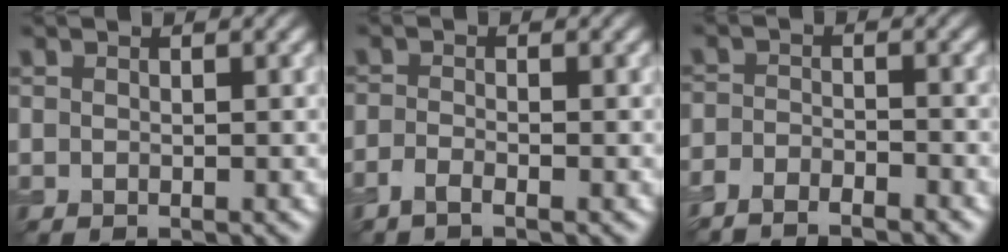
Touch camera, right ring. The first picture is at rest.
{"total": 0.9, "force": [-0.8, 0.0, 0.5], "torque": [-0.011, -0.001, -0.021]}
{"total": 3.1, "force": [-3.1, 0.3, 0.5], "torque": [-0.013, -0.004, -0.062]}